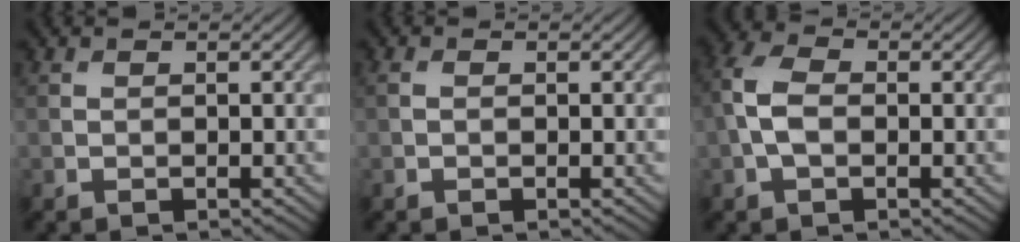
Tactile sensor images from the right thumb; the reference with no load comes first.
{"total": 0.8, "force": [0.0, 0.6, 0.6], "torque": [-0.015, 0.001, -0.001]}
{"total": 5.1, "force": [-0.3, 3.3, 3.9], "torque": [-0.103, 0.007, -0.016]}